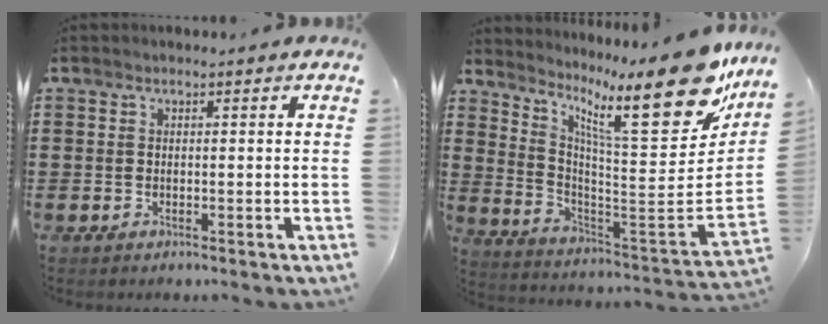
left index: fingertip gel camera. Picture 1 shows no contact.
{"total": 17.9, "force": [11.2, 3.8, 13.4], "torque": [-0.218, -0.081, 0.175]}